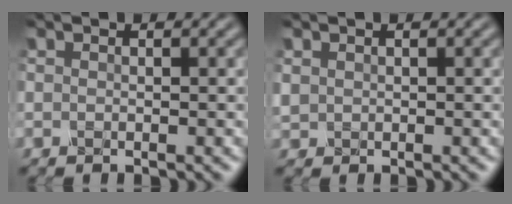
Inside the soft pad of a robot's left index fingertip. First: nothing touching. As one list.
[{"total": 0.8, "force": [0.4, 0.6, 0.2], "torque": [-0.006, 0.000, 0.010]}]